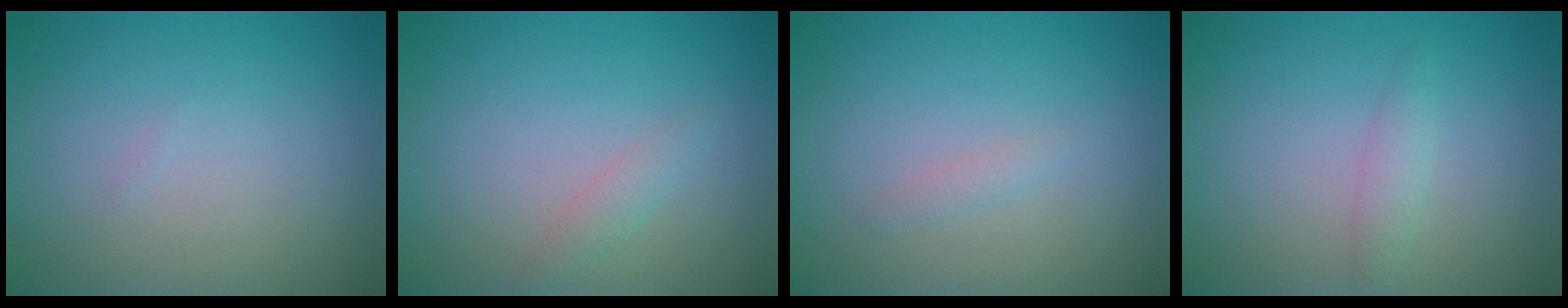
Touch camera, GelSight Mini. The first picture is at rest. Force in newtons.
{"total": 1.2, "press": 1.2, "slide": 0.1}
{"total": 0.7, "press": 0.7, "slide": 0.0}
{"total": 1.2, "press": 1.2, "slide": 0.0}